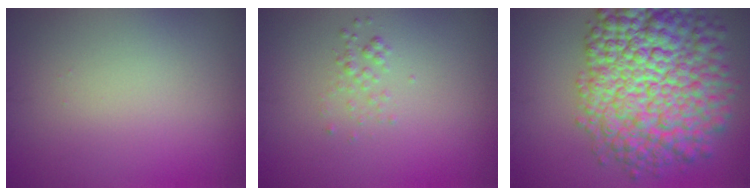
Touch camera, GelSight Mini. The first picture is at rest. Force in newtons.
{"total": 1.0, "press": 1.0, "slide": 0.1}
{"total": 13.8, "press": 13.8, "slide": 0.4}